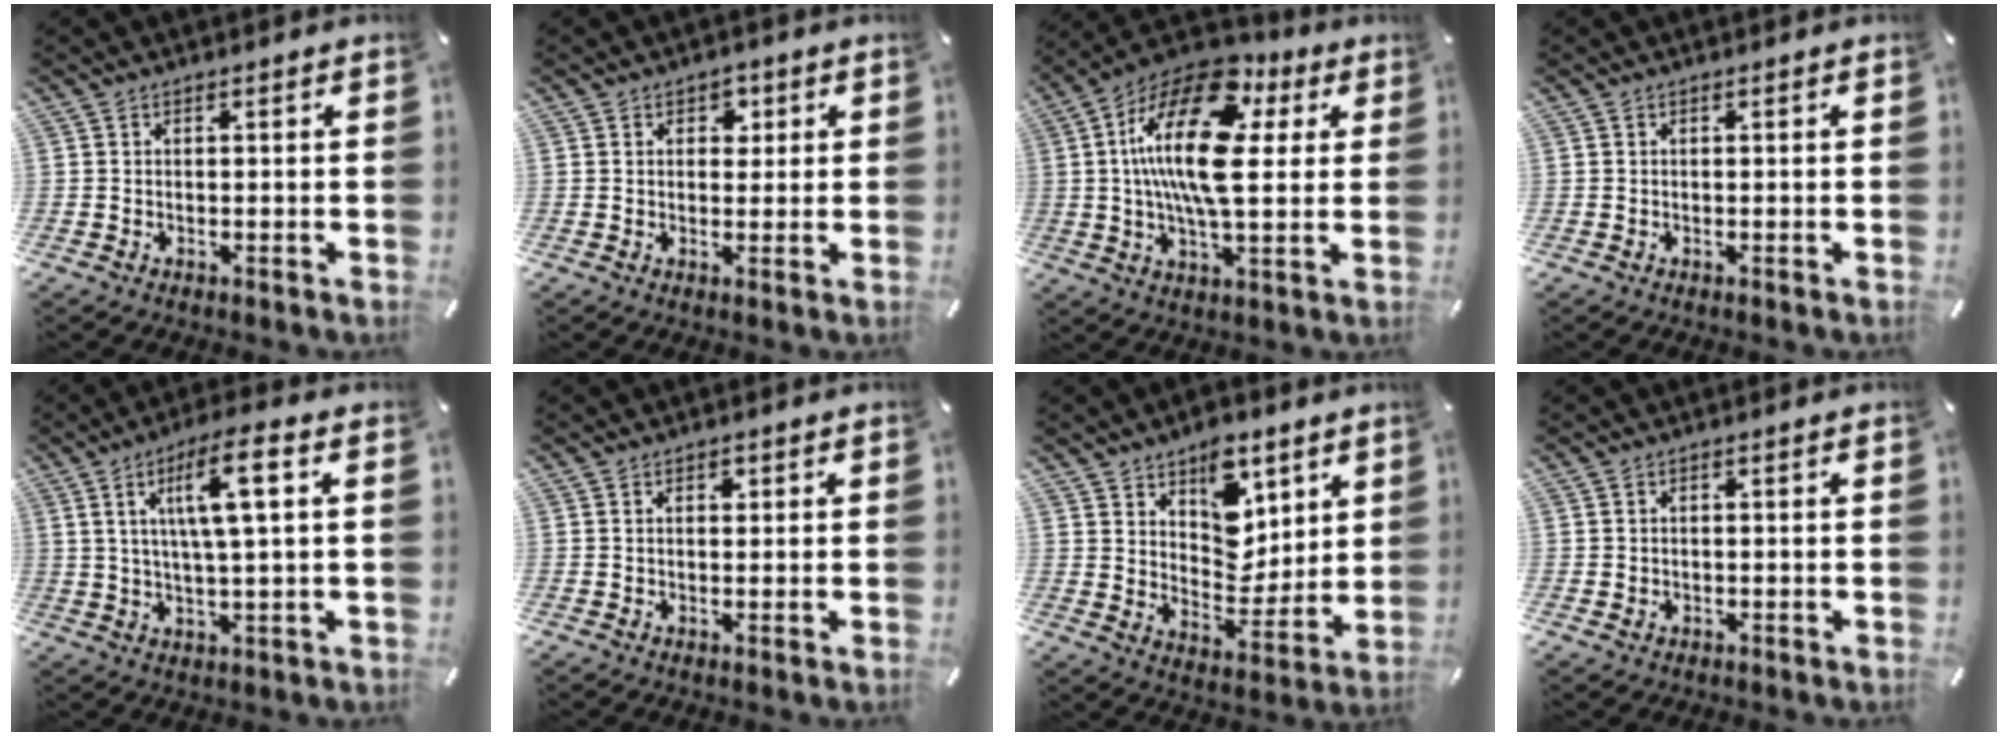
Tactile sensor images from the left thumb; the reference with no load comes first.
{"total": 3.1, "force": [1.3, 2.4, 1.4], "torque": [-0.001, -0.005, 0.014]}
{"total": 22.4, "force": [4.6, 10.6, 19.2], "torque": [-0.377, -0.018, 0.067]}
{"total": 0.0}
{"total": 11.1, "force": [3.4, 2.0, 10.4], "torque": [-0.192, 0.005, 0.055]}
{"total": 1.4, "force": [0.5, 0.9, 0.9], "torque": [-0.012, 0.000, 0.007]}
{"total": 12.0, "force": [7.0, 8.4, 5.0], "torque": [-0.054, -0.059, 0.127]}
{"total": 0.9, "force": [0.0, 0.8, 0.5], "torque": [-0.011, 0.005, -0.001]}